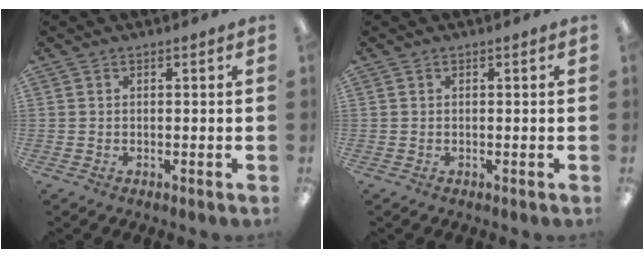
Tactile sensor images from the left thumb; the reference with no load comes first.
{"total": 0.0}